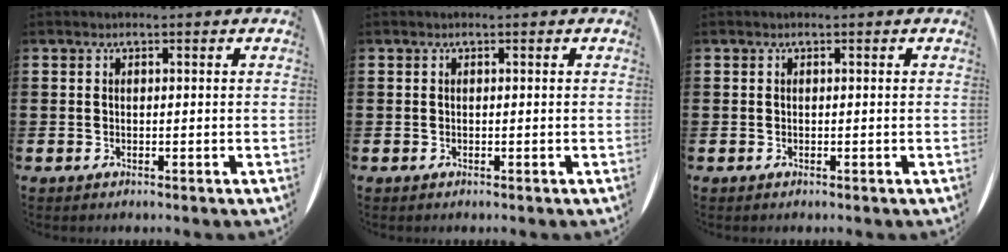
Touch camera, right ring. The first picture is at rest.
{"total": 0.0}
{"total": 0.0}